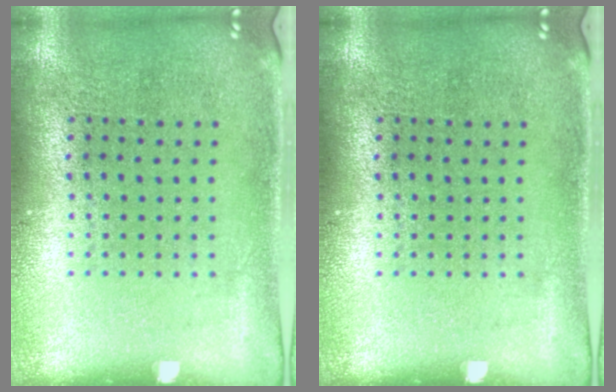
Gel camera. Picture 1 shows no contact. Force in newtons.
{"total": 0.0}